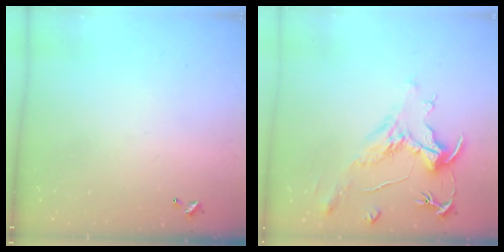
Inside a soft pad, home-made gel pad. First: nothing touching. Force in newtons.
{"total": 2.1, "press": 1.7, "slide": 1.3}